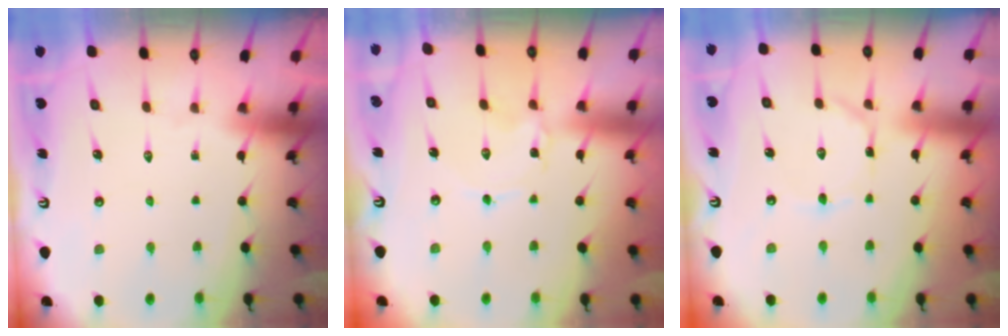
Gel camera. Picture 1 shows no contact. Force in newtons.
{"total": 0.0}
{"total": 0.9, "press": 0.9, "slide": 0.0}